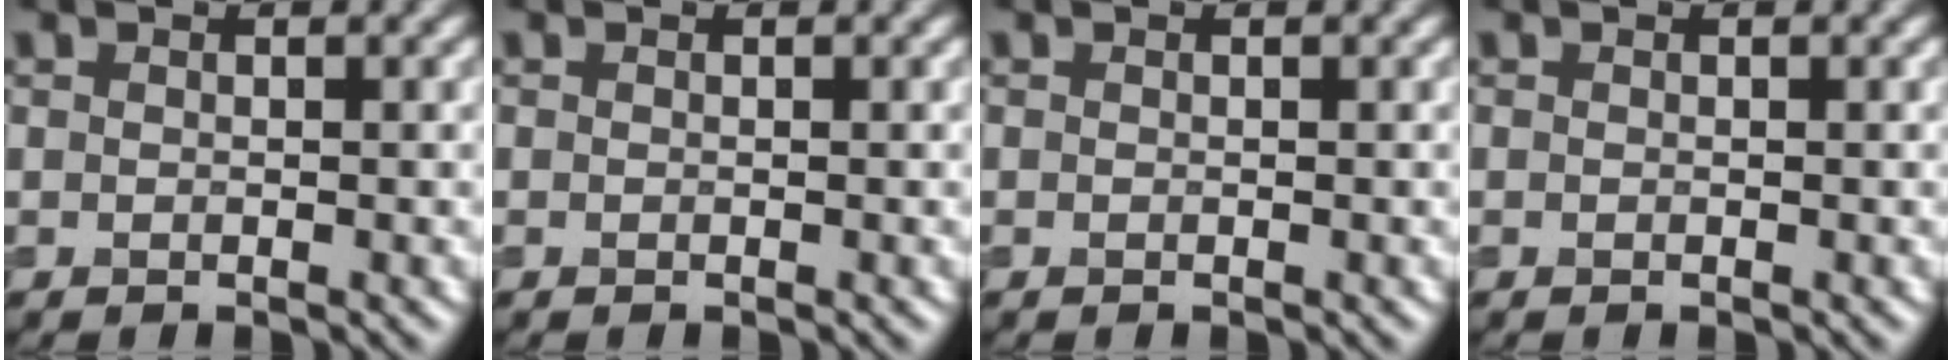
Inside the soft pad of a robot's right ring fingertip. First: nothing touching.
{"total": 0.0}
{"total": 0.0}
{"total": 0.0}